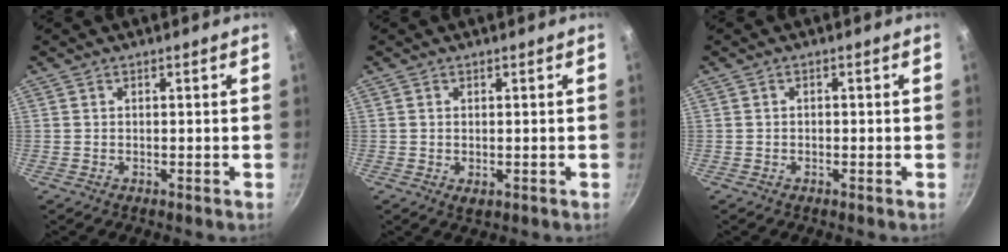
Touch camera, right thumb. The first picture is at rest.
{"total": 1.5, "force": [-0.2, 0.8, 1.2], "torque": [-0.018, -0.005, -0.001]}
{"total": 0.6, "force": [-0.3, 0.4, 0.2], "torque": [-0.005, 0.004, -0.003]}